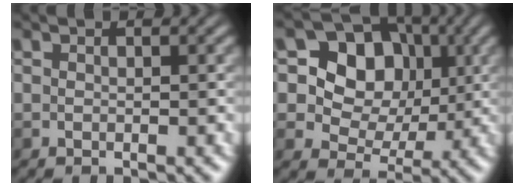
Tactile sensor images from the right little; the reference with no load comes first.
{"total": 8.4, "force": [1.8, 6.7, 4.7], "torque": [-0.071, 0.001, 0.010]}